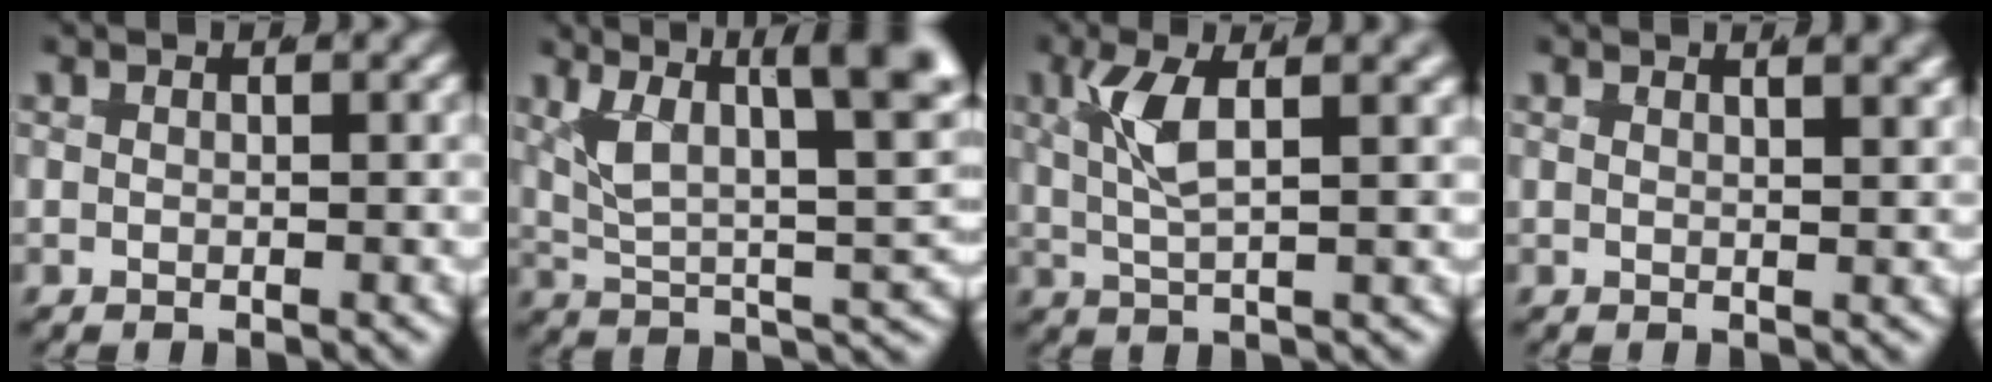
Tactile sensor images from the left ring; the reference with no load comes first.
{"total": 12.2, "force": [2.8, 7.0, 9.5], "torque": [-0.139, -0.007, 0.032]}
{"total": 3.8, "force": [0.8, 1.0, 3.5], "torque": [-0.083, -0.003, 0.016]}
{"total": 2.7, "force": [1.9, 0.9, 1.7], "torque": [-0.014, 0.009, 0.021]}